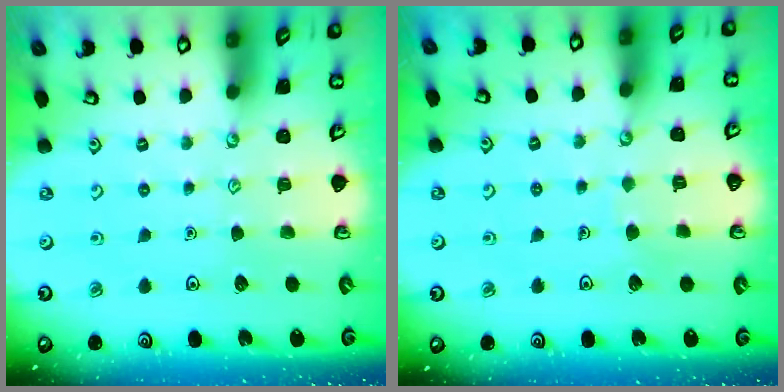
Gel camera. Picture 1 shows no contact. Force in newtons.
{"total": 1.8, "press": 1.8, "slide": 0.0}